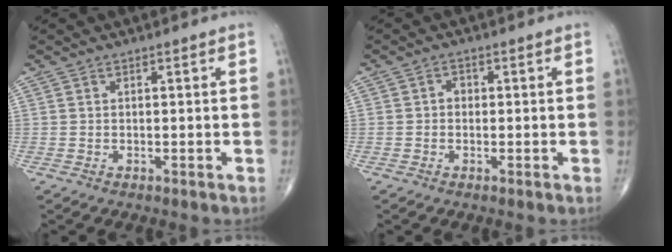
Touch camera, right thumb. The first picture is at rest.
{"total": 1.5, "force": [-0.1, 1.3, 0.8], "torque": [-0.005, 0.006, -0.005]}